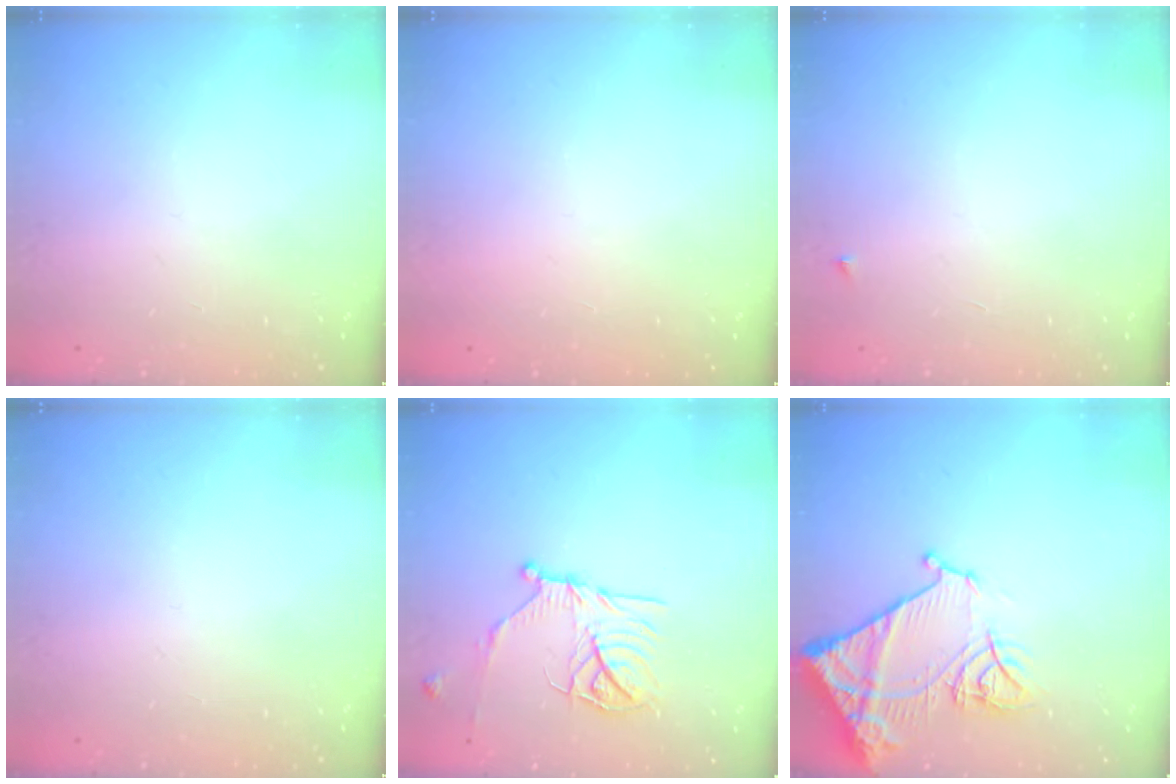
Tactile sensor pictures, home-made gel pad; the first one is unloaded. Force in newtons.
{"total": 1.6, "press": 1.5, "slide": 0.1}
{"total": 2.5, "press": 2.4, "slide": 0.4}
{"total": 0.0}
{"total": 15.9, "press": 15.9, "slide": 1.5}
{"total": 17.3, "press": 17.3, "slide": 1.6}